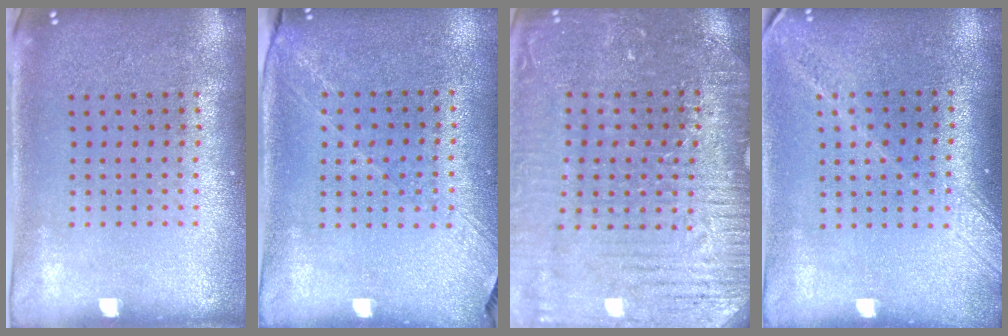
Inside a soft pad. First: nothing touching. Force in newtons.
{"total": 1.2, "press": 1.0, "slide": 0.7}
{"total": 3.2, "press": 3.2, "slide": 0.2}
{"total": 1.7, "press": 1.3, "slide": 1.1}